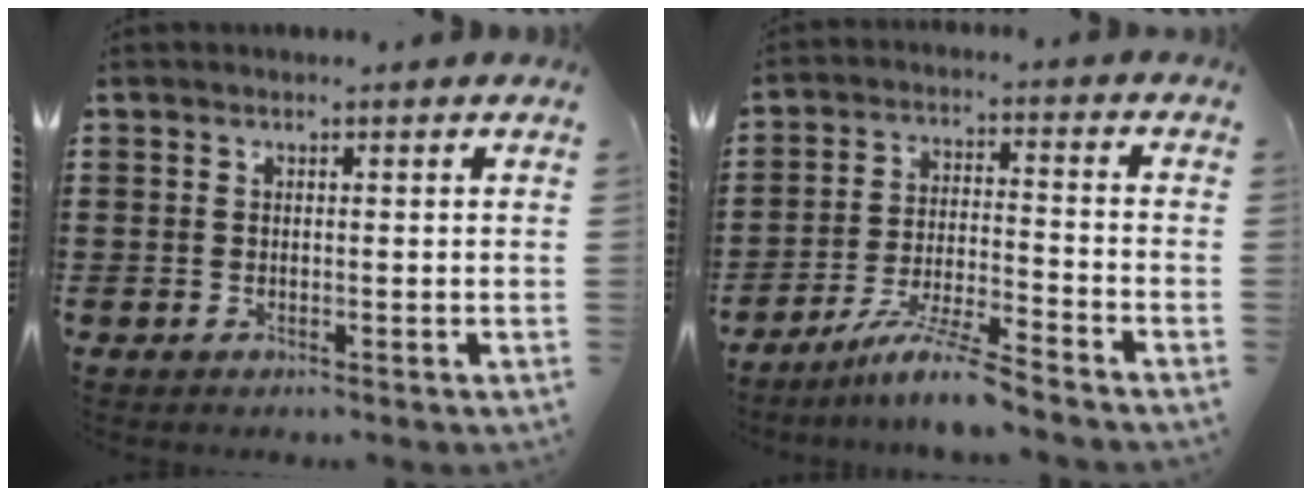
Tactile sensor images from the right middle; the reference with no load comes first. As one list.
[{"total": 7.4, "force": [-6.4, -0.3, 3.7], "torque": [-0.078, -0.013, -0.123]}]